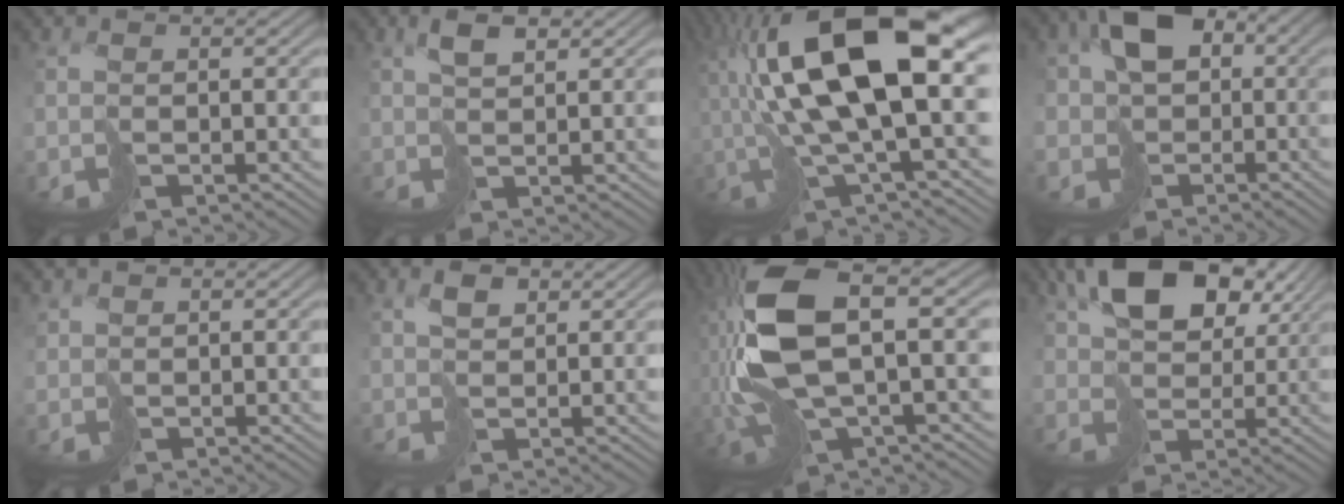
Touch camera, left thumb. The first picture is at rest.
{"total": 3.3, "force": [1.6, 1.4, 2.5], "torque": [-0.055, 0.005, 0.029]}
{"total": 17.9, "force": [2.1, 6.0, 16.7], "torque": [-0.332, 0.013, 0.036]}
{"total": 11.2, "force": [0.6, 8.7, 7.0], "torque": [-0.138, -0.012, 0.002]}
{"total": 1.5, "force": [0.9, 1.2, 0.2], "torque": [-0.011, 0.000, 0.019]}
{"total": 2.7, "force": [1.2, 1.6, 1.8], "torque": [-0.036, 0.004, 0.021]}
{"total": 14.1, "force": [0.7, 5.4, 13.0], "torque": [-0.310, 0.000, 0.016]}
{"total": 13.6, "force": [6.1, 8.4, 8.8], "torque": [-0.175, 0.003, 0.116]}